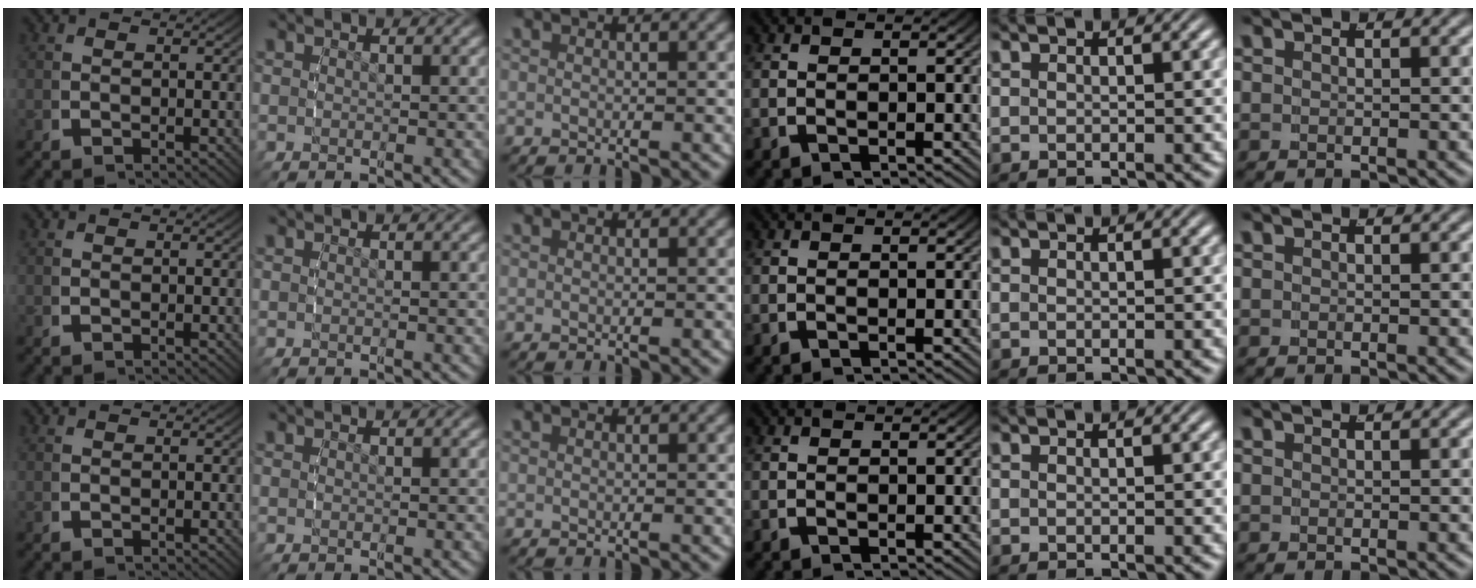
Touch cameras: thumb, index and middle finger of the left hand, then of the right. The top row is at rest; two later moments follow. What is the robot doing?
{"motion": "reach", "object": "paper towel"}